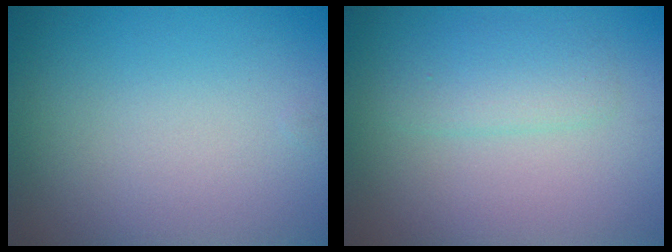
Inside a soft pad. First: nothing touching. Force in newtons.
{"total": 2.2, "press": 2.2, "slide": 0.1}